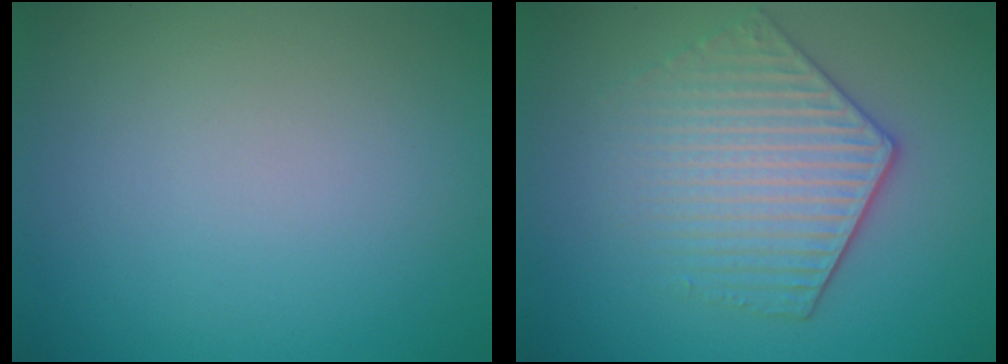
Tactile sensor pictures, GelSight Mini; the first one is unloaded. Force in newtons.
{"total": 4.4, "press": 3.7, "slide": 2.4}